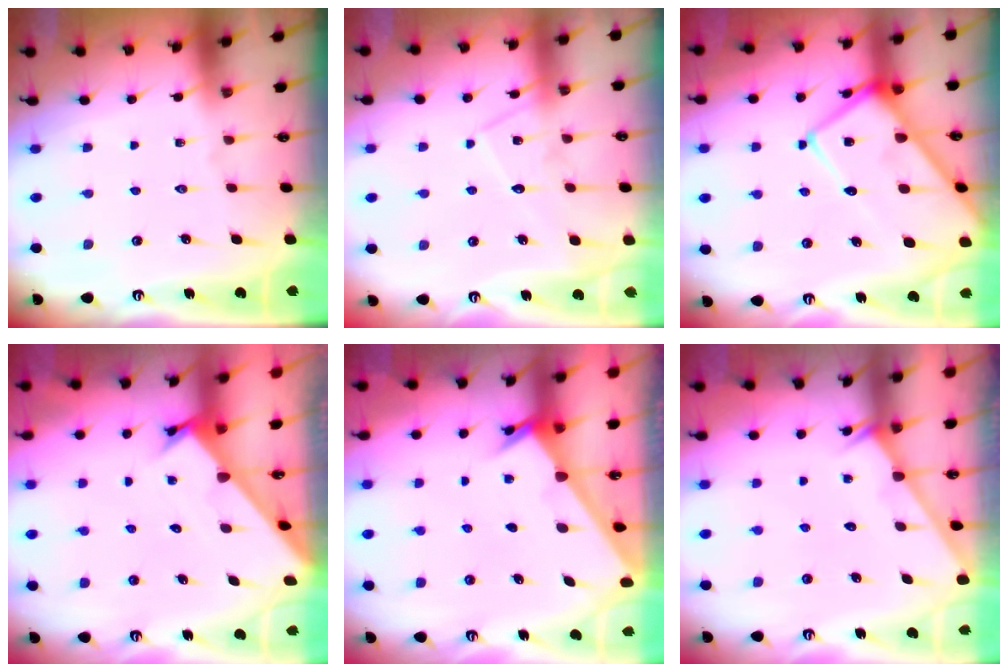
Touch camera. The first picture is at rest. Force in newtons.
{"total": 9.5, "press": 9.5, "slide": 0.6}
{"total": 14.8, "press": 14.7, "slide": 1.4}
{"total": 2.3, "press": 2.3, "slide": 0.2}
{"total": 2.4, "press": 2.3, "slide": 0.2}
{"total": 0.9, "press": 0.8, "slide": 0.2}